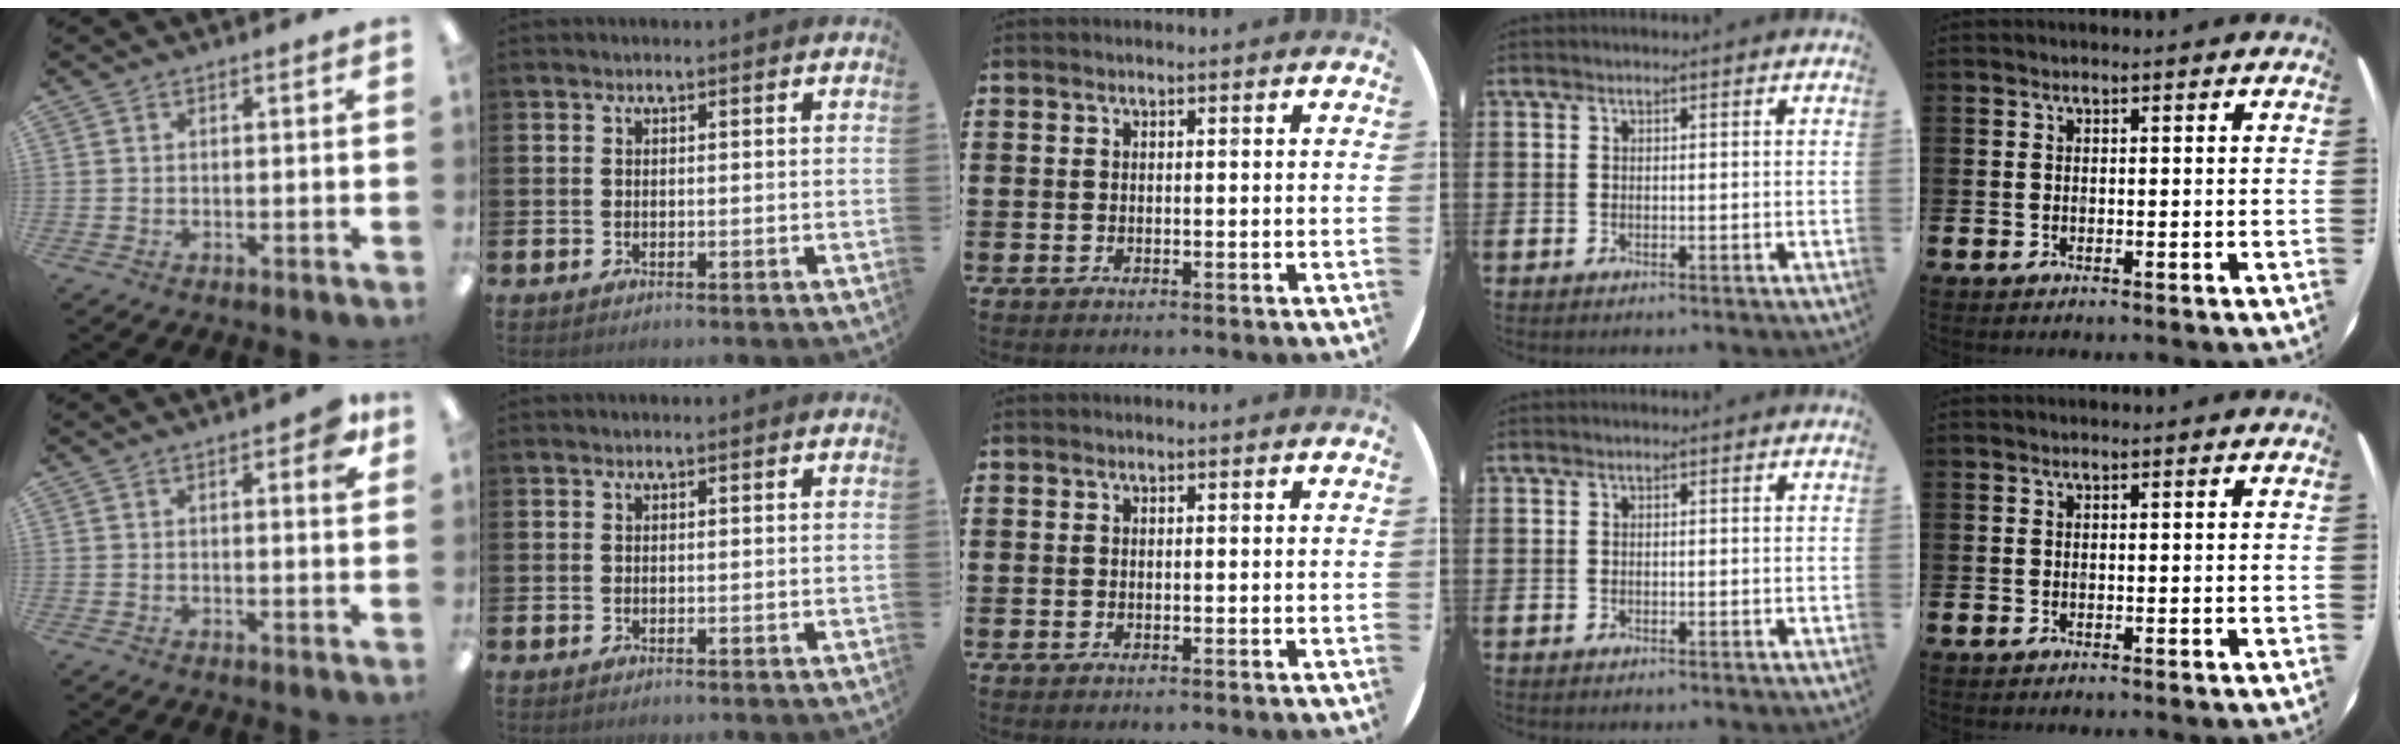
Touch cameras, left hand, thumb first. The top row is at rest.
{"thumb": {"total": 4.8, "force": [2.3, 1.5, 3.9], "torque": [-0.049, -0.007, 0.033]}}